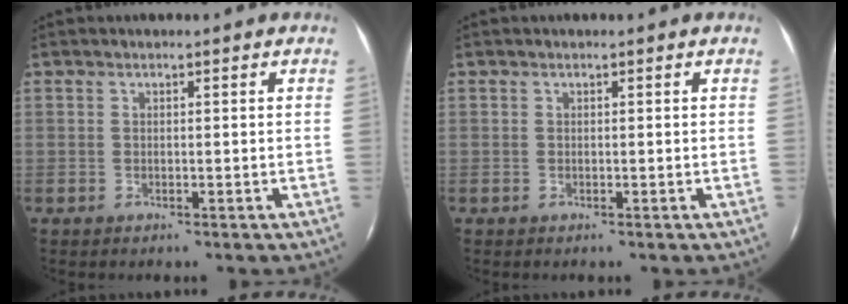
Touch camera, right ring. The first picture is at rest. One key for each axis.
{"total": 0.0}